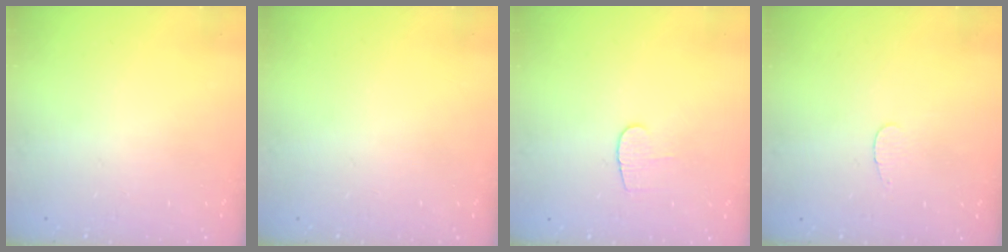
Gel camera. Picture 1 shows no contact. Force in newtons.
{"total": 0.0}
{"total": 5.1, "press": 5.1, "slide": 0.5}
{"total": 2.8, "press": 2.8, "slide": 0.3}